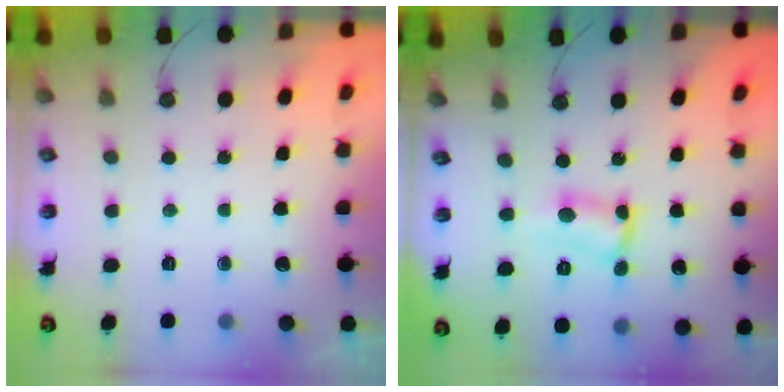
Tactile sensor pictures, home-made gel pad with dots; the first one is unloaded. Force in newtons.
{"total": 2.9, "press": 2.9, "slide": 0.4}